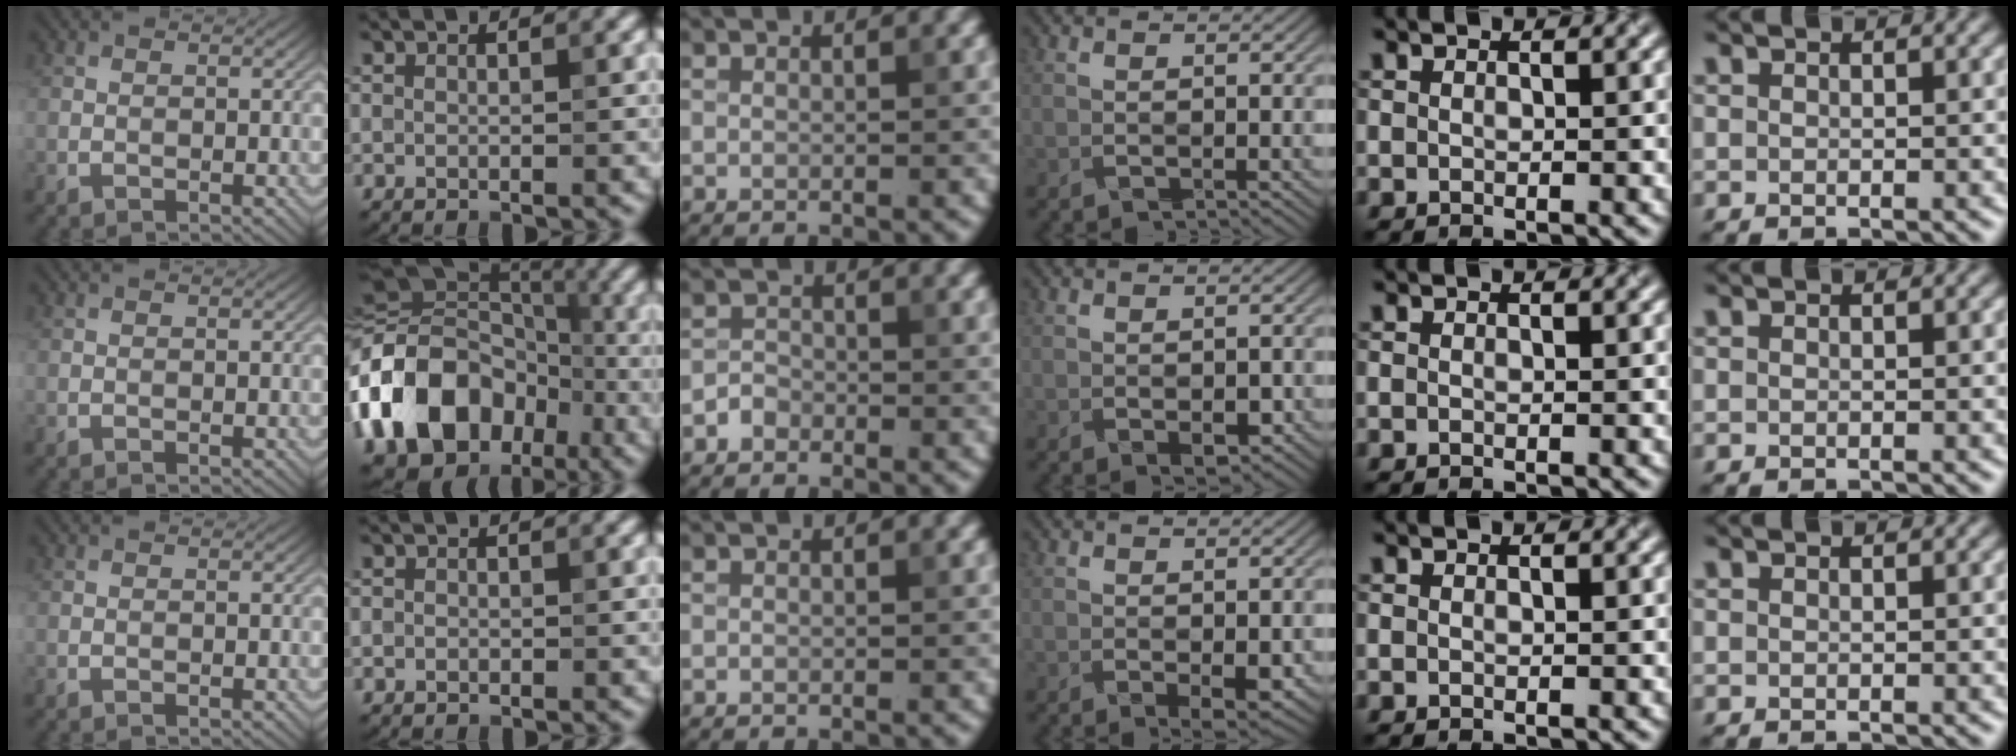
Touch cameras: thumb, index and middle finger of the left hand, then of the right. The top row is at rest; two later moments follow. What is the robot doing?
{"motion": "fold", "object": "napkin"}